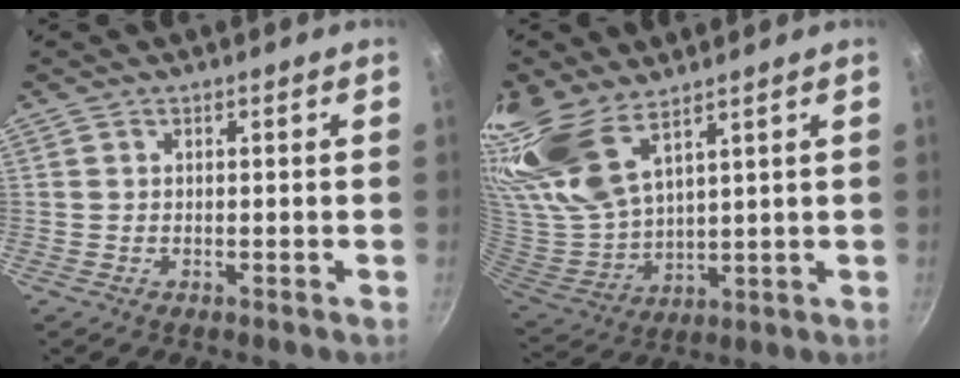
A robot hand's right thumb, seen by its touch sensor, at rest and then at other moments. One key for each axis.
{"total": 15.7, "fx": 11.4, "fy": 5.8, "fz": 9.1, "tx": -0.182, "ty": -0.070, "tz": 0.246}